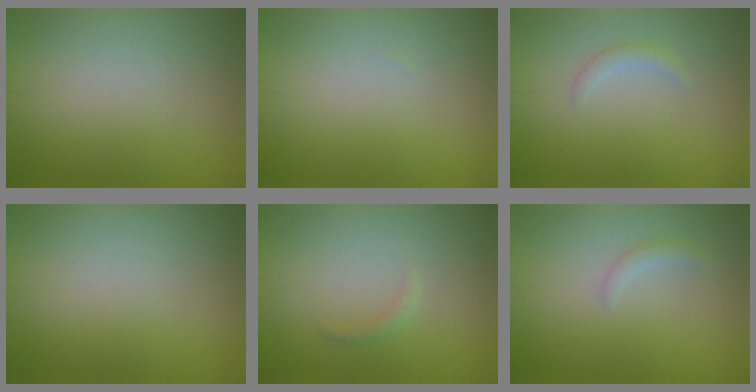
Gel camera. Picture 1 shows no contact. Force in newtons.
{"total": 0.0}
{"total": 1.1, "press": 1.1, "slide": 0.1}
{"total": 0.0}
{"total": 0.7, "press": 0.7, "slide": 0.1}
{"total": 1.0, "press": 1.0, "slide": 0.1}